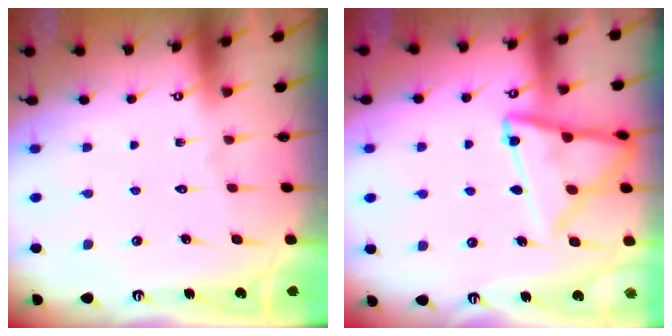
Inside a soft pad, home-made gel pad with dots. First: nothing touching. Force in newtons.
{"total": 13.9, "press": 13.8, "slide": 1.5}